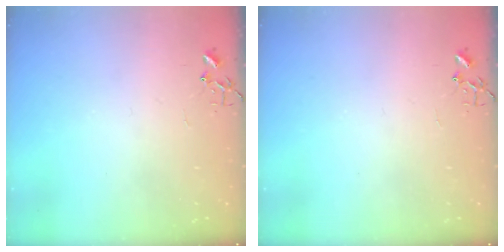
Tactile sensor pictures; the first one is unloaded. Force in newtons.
{"total": 0.0}